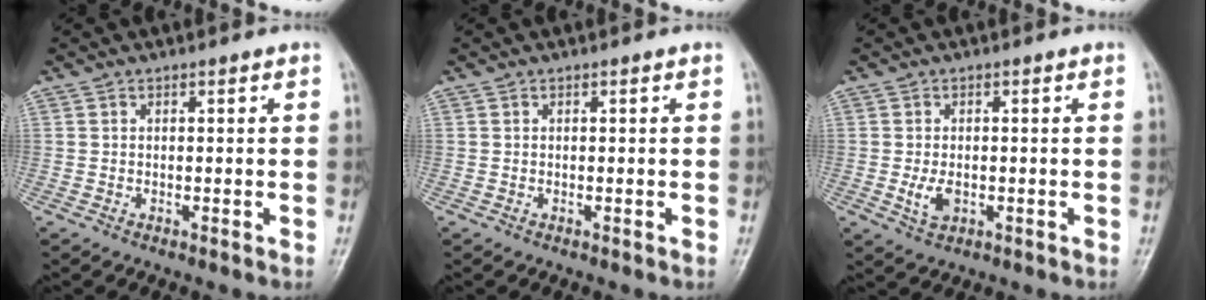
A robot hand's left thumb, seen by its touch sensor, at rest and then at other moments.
{"total": 0.0}
{"total": 3.4, "force": [-0.5, 2.1, 2.7], "torque": [-0.051, -0.006, -0.005]}